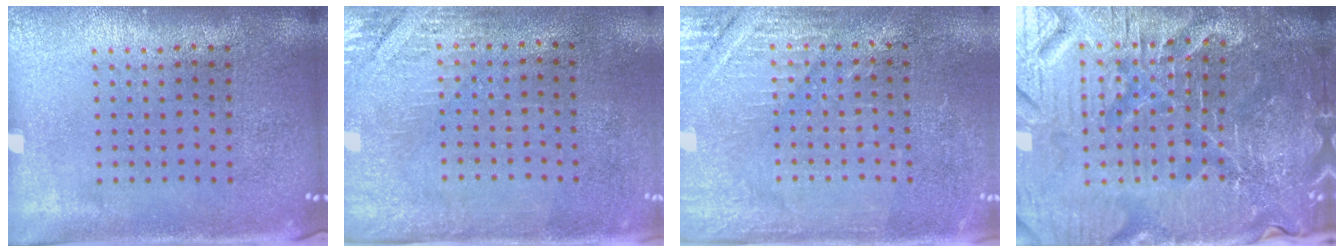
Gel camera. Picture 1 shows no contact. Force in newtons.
{"total": 2.9, "press": 2.5, "slide": 1.4}
{"total": 2.9, "press": 2.9, "slide": 0.4}
{"total": 6.5, "press": 5.9, "slide": 2.5}